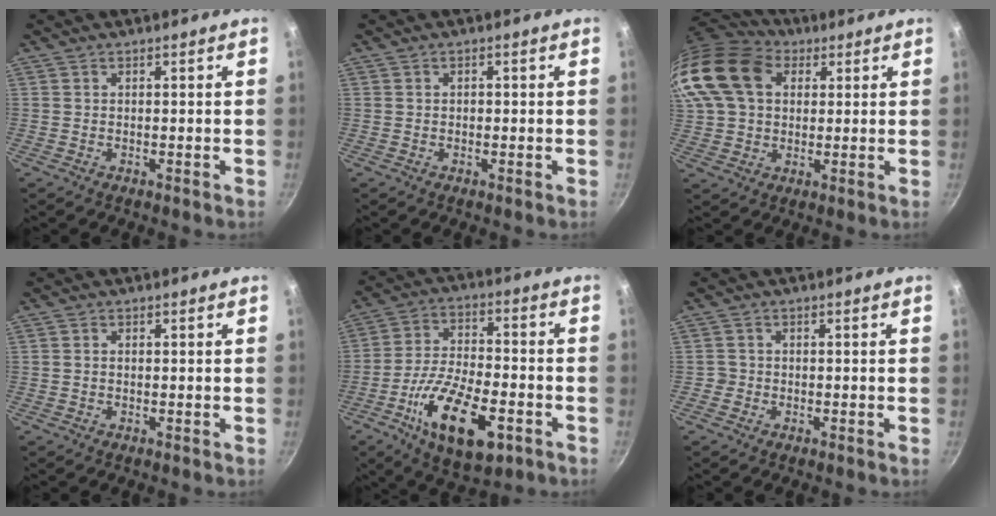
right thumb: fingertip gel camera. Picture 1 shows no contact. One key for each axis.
{"total": 0.6, "fx": -0.1, "fy": 0.6, "fz": 0.3, "tx": -0.002, "ty": 0.004, "tz": 0.000}
{"total": 20.5, "fx": 6.2, "fy": 15.0, "fz": 12.5, "tx": -0.273, "ty": 0.027, "tz": 0.101}
{"total": 0.7, "fx": 0.0, "fy": 0.5, "fz": 0.4, "tx": -0.008, "ty": 0.003, "tz": -0.001}
{"total": 18.1, "fx": -7.4, "fy": 7.9, "fz": 14.5, "tx": -0.247, "ty": 0.025, "tz": -0.128}
{"total": 1.3, "fx": -0.6, "fy": 1.2, "fz": 0.1, "tx": 0.005, "ty": 0.009, "tz": -0.011}